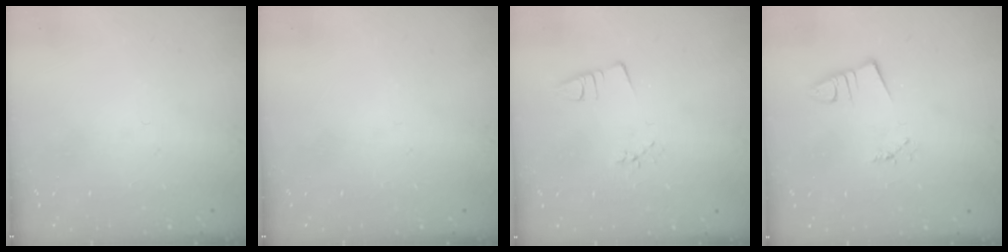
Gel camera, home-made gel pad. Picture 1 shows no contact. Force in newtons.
{"total": 0.0}
{"total": 1.9, "press": 1.3, "slide": 1.3}
{"total": 1.0, "press": 1.0, "slide": 0.0}